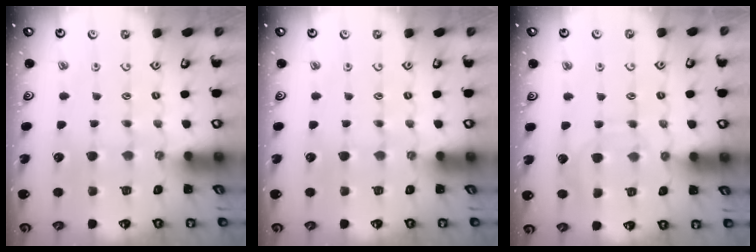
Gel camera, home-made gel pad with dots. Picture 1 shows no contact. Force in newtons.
{"total": 0.0}
{"total": 7.1, "press": 7.1, "slide": 0.5}